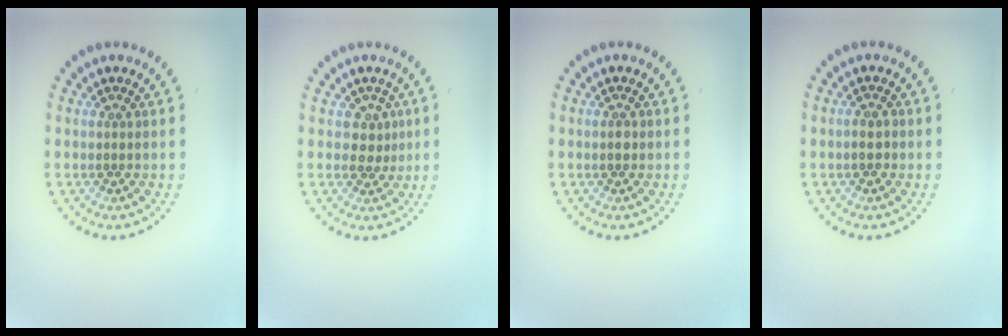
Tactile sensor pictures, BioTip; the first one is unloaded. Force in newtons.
{"total": 1.7, "press": 1.3, "slide": 1.1}
{"total": 0.7, "press": 0.6, "slide": 0.2}
{"total": 1.2, "press": 1.2, "slide": 0.3}